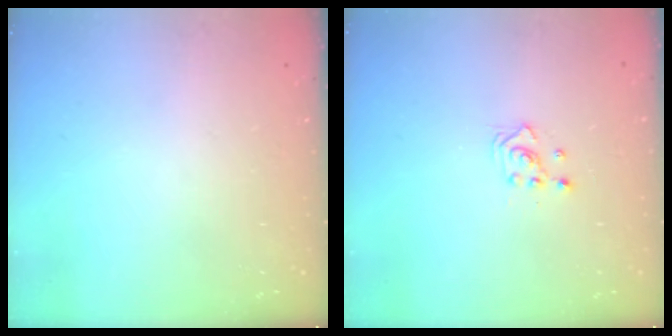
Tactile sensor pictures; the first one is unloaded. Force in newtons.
{"total": 2.3, "press": 2.3, "slide": 0.3}